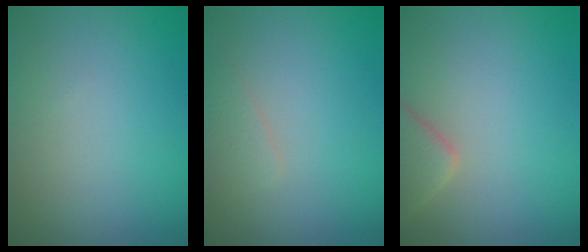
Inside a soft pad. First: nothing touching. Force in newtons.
{"total": 1.3, "press": 1.3, "slide": 0.1}
{"total": 3.0, "press": 2.9, "slide": 0.3}